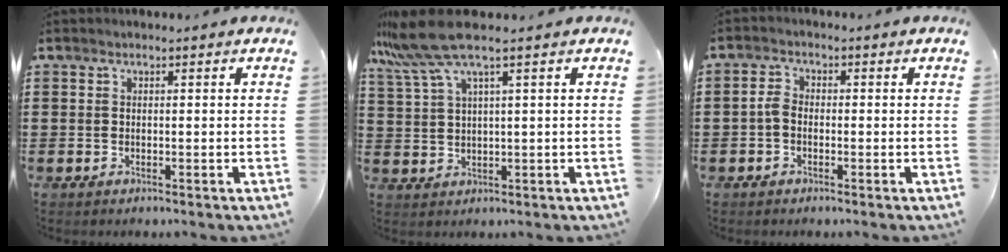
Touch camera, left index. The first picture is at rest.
{"total": 7.3, "force": [4.5, 0.4, 5.7], "torque": [-0.145, -0.019, 0.076]}
{"total": 2.2, "force": [-0.8, 1.4, 1.6], "torque": [-0.046, 0.001, -0.020]}